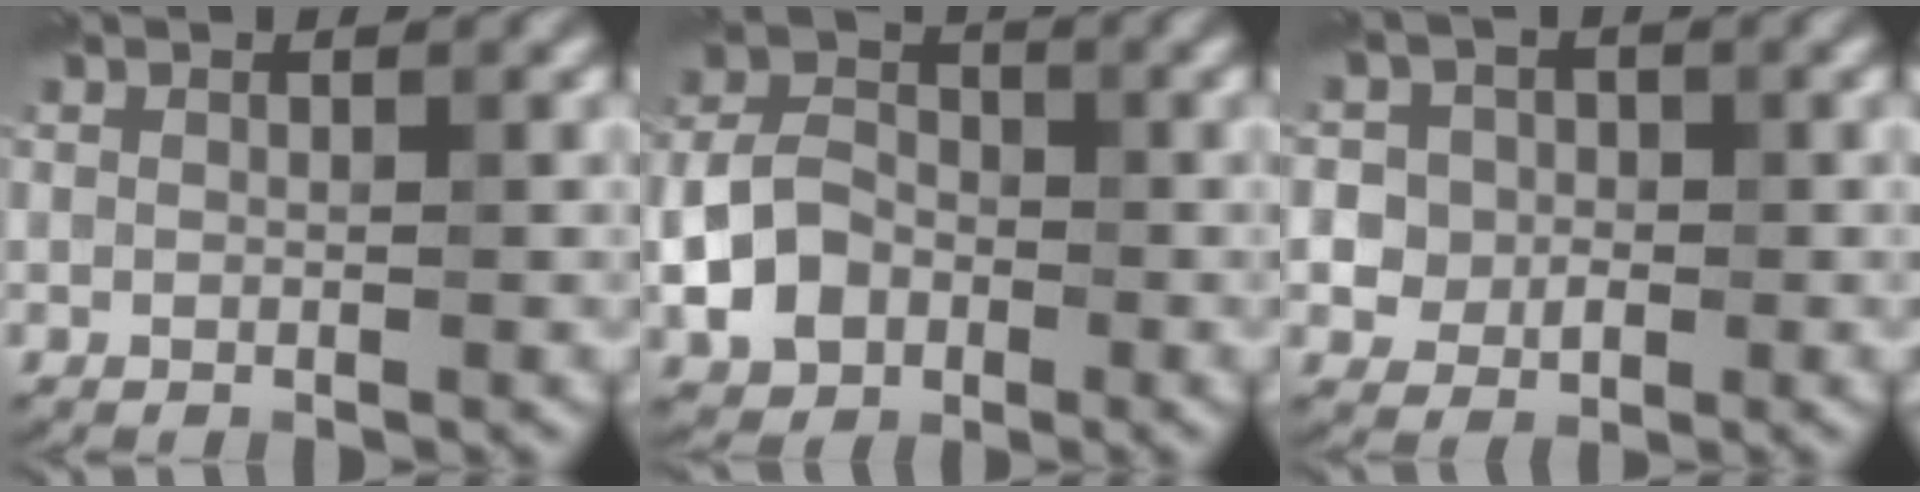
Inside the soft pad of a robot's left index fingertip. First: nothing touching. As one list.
[{"total": 5.3, "force": [-1.5, 4.2, 2.9], "torque": [-0.059, 0.003, -0.035]}, {"total": 6.0, "force": [0.5, 5.7, 2.0], "torque": [-0.029, 0.037, -0.012]}]